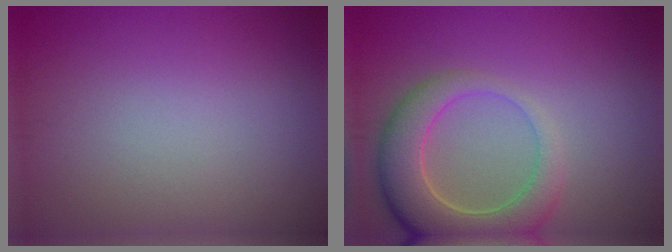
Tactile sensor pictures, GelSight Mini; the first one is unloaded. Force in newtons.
{"total": 6.5, "press": 6.4, "slide": 0.7}